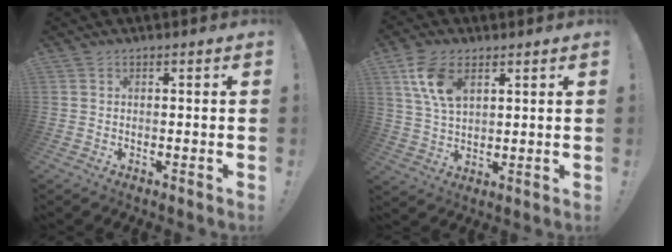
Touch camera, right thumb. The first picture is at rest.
{"total": 10.5, "force": [5.1, 5.7, 7.2], "torque": [-0.143, -0.012, 0.095]}